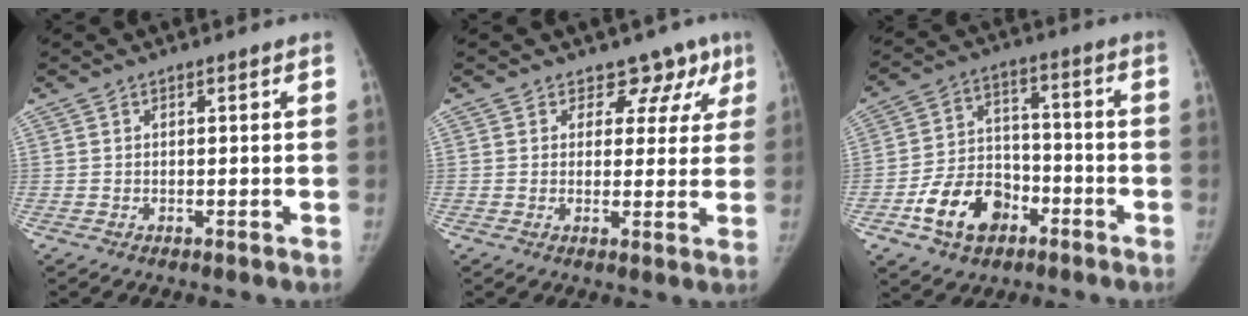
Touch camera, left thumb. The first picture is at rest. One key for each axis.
{"total": 6.8, "fx": 4.5, "fy": 5.0, "fz": 1.0, "tx": 0.037, "ty": -0.018, "tz": 0.036}
{"total": 13.1, "fx": -6.4, "fy": 9.2, "fz": 6.8, "tx": -0.087, "ty": 0.047, "tz": -0.109}